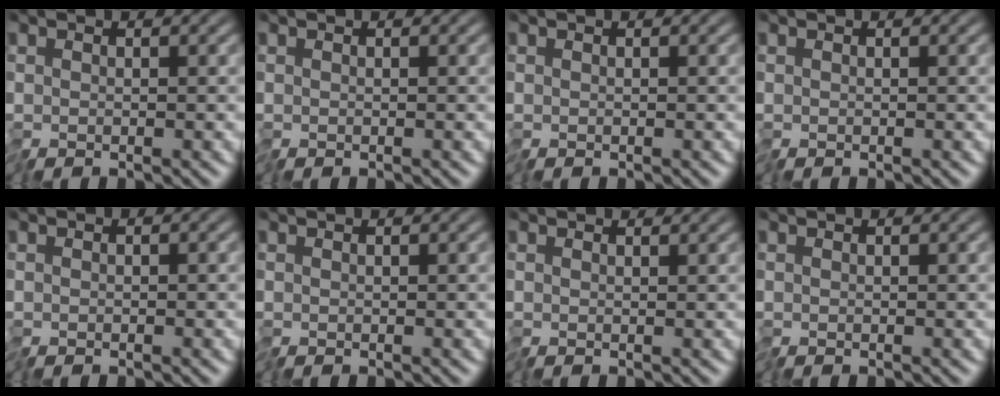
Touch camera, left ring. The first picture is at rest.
{"total": 0.0}
{"total": 0.0}
{"total": 0.0}
{"total": 0.7, "force": [-0.5, 0.5, 0.3], "torque": [-0.004, 0.000, -0.012]}
{"total": 0.0}
{"total": 0.8, "force": [0.8, 0.2, 0.1], "torque": [-0.002, 0.007, 0.013]}
{"total": 0.0}